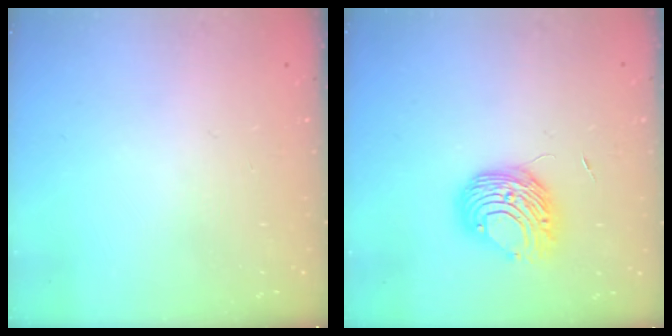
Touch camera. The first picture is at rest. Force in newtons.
{"total": 9.1, "press": 9.1, "slide": 0.4}